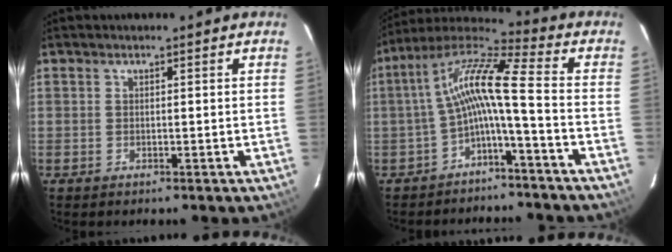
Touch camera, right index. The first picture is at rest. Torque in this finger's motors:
{"motor_torque": [1.22, -0.51, 0.83, 0.21]}